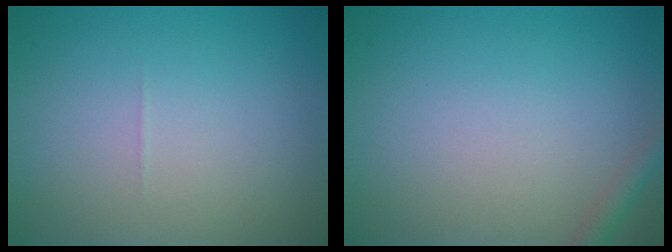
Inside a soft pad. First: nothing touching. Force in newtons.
{"total": 1.4, "press": 1.3, "slide": 0.1}